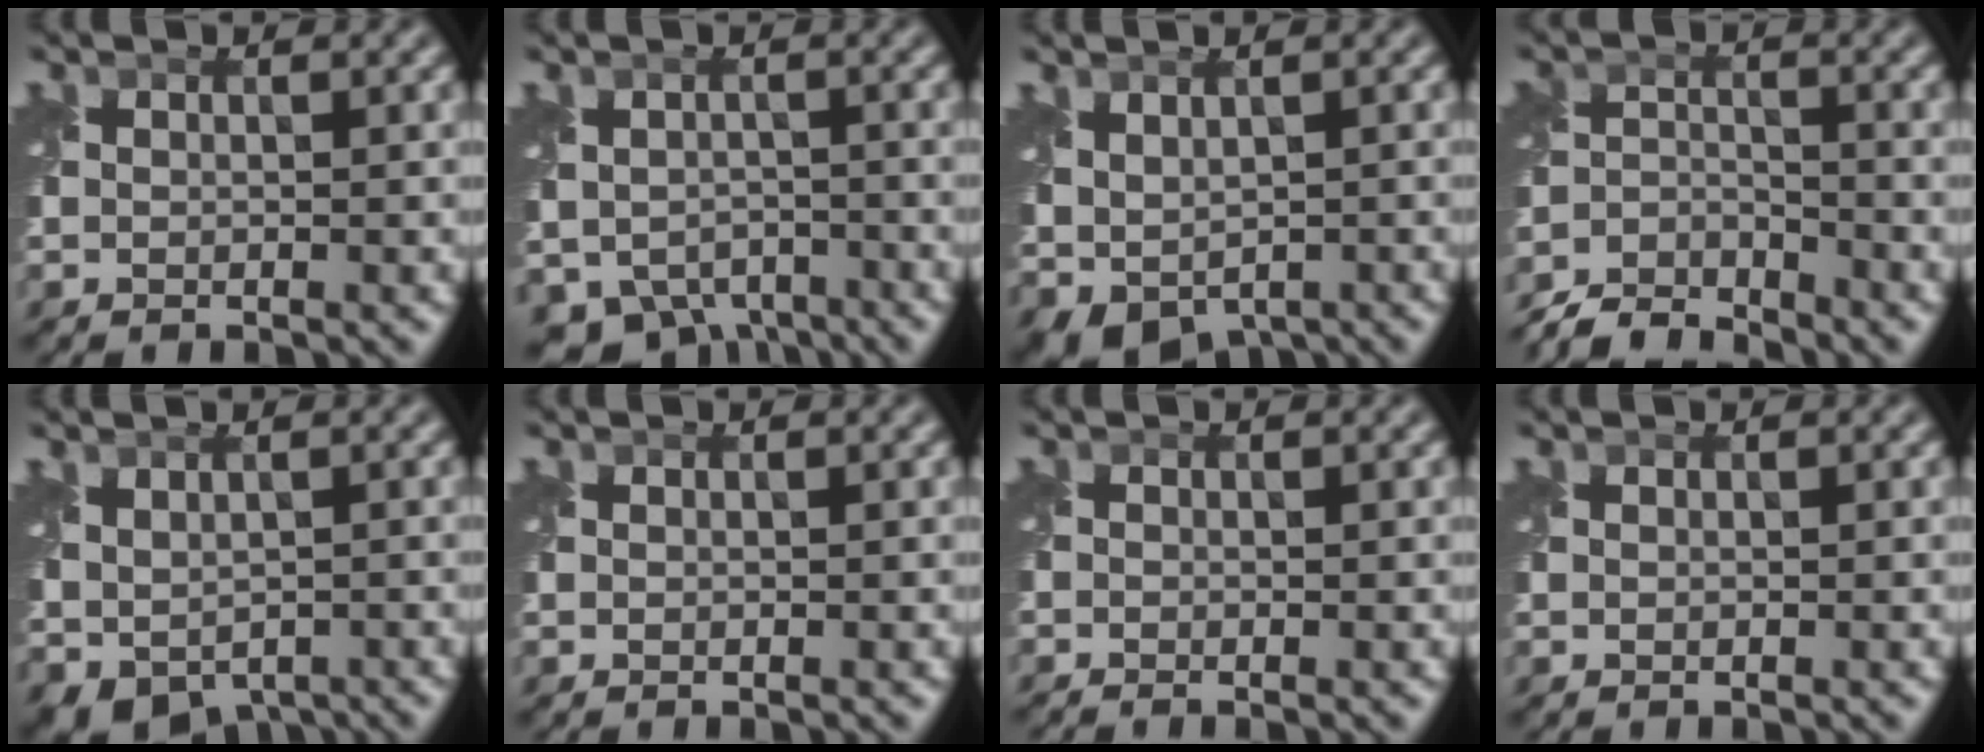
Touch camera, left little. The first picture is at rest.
{"total": 6.1, "force": [-4.1, 3.9, 2.4], "torque": [-0.039, -0.028, -0.059]}
{"total": 4.7, "force": [-0.9, 3.0, 3.5], "torque": [-0.071, -0.015, -0.003]}
{"total": 5.2, "force": [-5.0, 1.1, 1.0], "torque": [-0.016, -0.007, -0.104]}
{"total": 4.8, "force": [-1.4, 3.2, 3.4], "torque": [-0.067, -0.019, -0.011]}
{"total": 0.0}
{"total": 0.9, "force": [-0.8, 0.0, 0.3], "torque": [-0.005, -0.010, -0.019]}
{"total": 0.0}